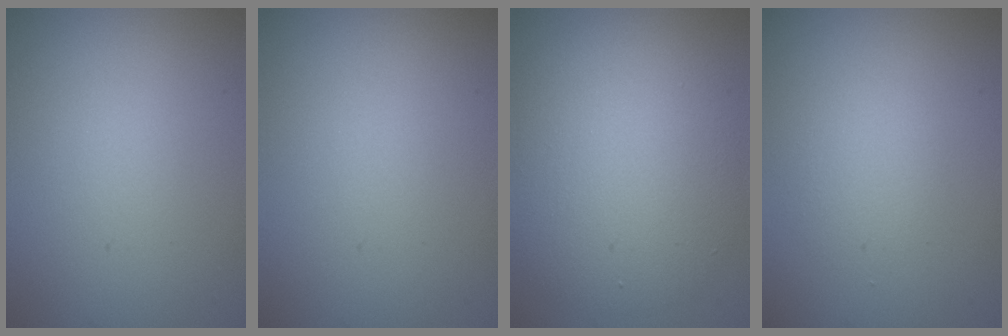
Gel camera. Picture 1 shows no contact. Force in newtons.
{"total": 0.0}
{"total": 7.0, "press": 7.0, "slide": 0.3}
{"total": 1.4, "press": 1.4, "slide": 0.0}